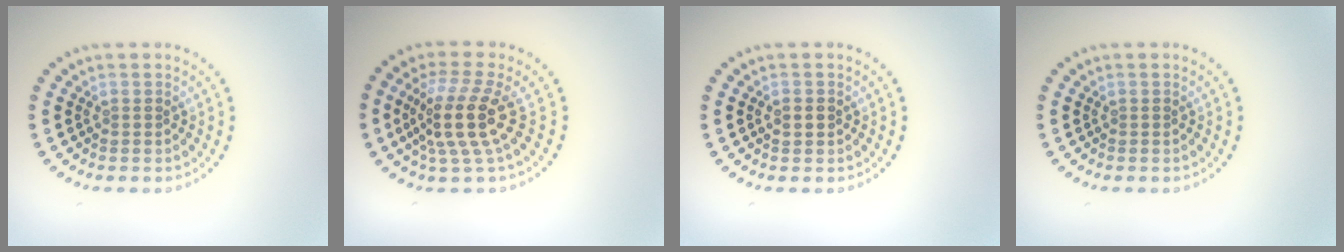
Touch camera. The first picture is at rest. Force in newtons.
{"total": 4.6, "press": 3.4, "slide": 3.0}
{"total": 1.4, "press": 1.4, "slide": 0.1}
{"total": 0.0}